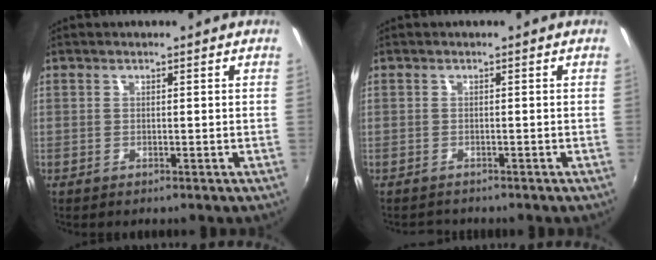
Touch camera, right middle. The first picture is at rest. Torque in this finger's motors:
{"motor_torque": [-0.40, 0.04, -0.15, -0.07]}